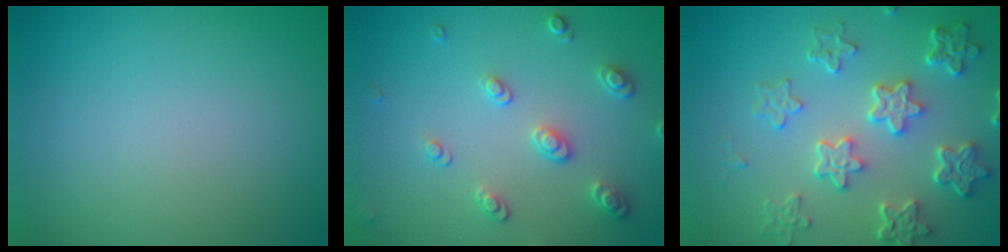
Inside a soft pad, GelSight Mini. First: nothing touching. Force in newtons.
{"total": 2.6, "press": 2.5, "slide": 0.7}
{"total": 6.0, "press": 4.6, "slide": 3.9}